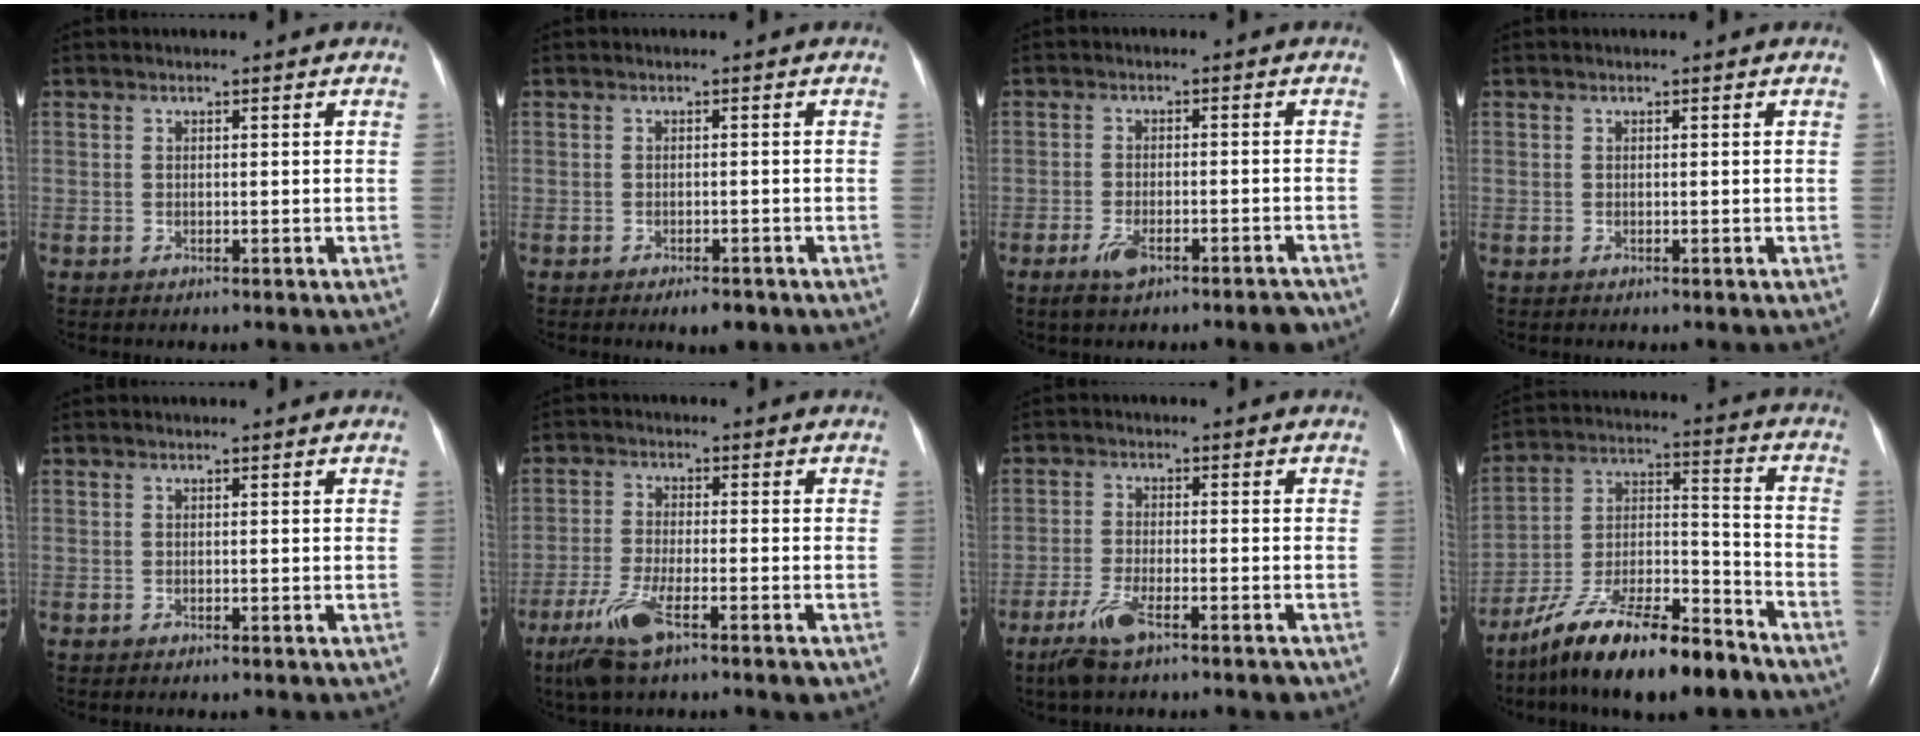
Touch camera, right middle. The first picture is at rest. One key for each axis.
{"total": 2.5, "fx": -1.7, "fy": 0.8, "fz": 1.6, "tx": -0.024, "ty": -0.002, "tz": -0.019}
{"total": 5.7, "fx": -4.0, "fy": 1.3, "fz": 3.8, "tx": -0.066, "ty": -0.003, "tz": -0.062}
{"total": 0.0}
{"total": 0.0}
{"total": 8.2, "fx": -5.0, "fy": 1.1, "fz": 6.4, "tx": -0.137, "ty": -0.020, "tz": -0.092}
{"total": 6.3, "fx": -4.4, "fy": 1.1, "fz": 4.4, "tx": -0.095, "ty": -0.013, "tz": -0.078}
{"total": 19.6, "fx": -15.1, "fy": 3.9, "fz": 11.9, "tx": -0.204, "ty": 0.000, "tz": -0.263}